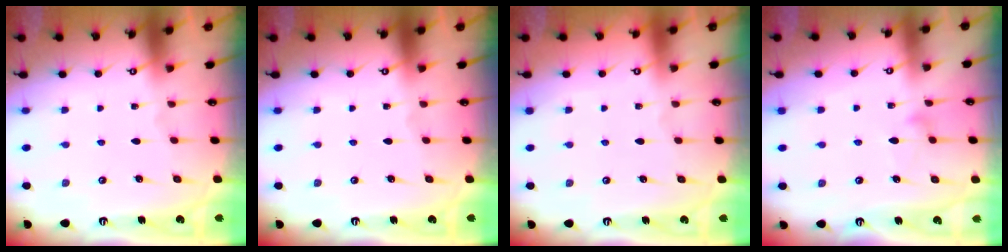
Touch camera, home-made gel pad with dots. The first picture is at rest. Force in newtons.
{"total": 0.0}
{"total": 4.0, "press": 4.0, "slide": 0.1}
{"total": 7.8, "press": 7.8, "slide": 0.5}